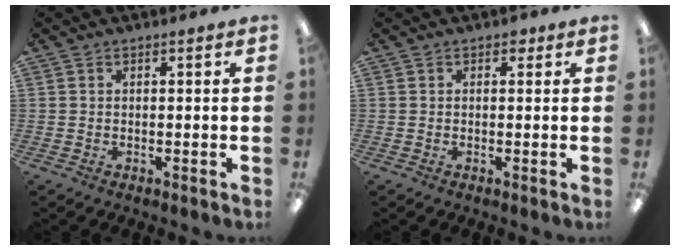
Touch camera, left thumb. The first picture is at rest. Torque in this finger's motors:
{"motor_torque": [0.04, 0.02, -0.11, 0.05, 0.03]}